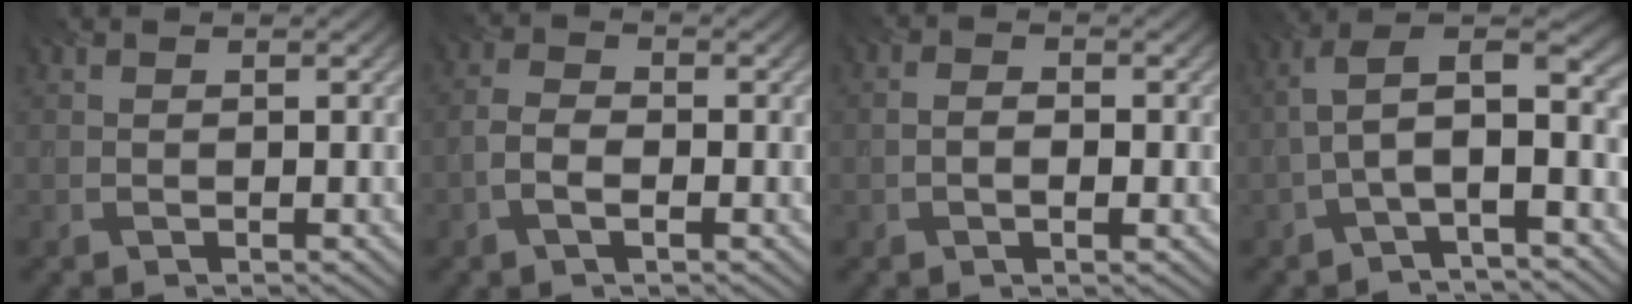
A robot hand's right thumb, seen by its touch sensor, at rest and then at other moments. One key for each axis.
{"total": 3.0, "fx": -1.2, "fy": 1.5, "fz": 2.3, "tx": -0.051, "ty": 0.002, "tz": -0.031}
{"total": 2.4, "fx": -0.4, "fy": 1.4, "fz": 1.9, "tx": -0.016, "ty": -0.003, "tz": -0.015}
{"total": 8.4, "fx": -1.4, "fy": 3.2, "fz": 7.6, "tx": -0.149, "ty": 0.018, "tz": -0.036}